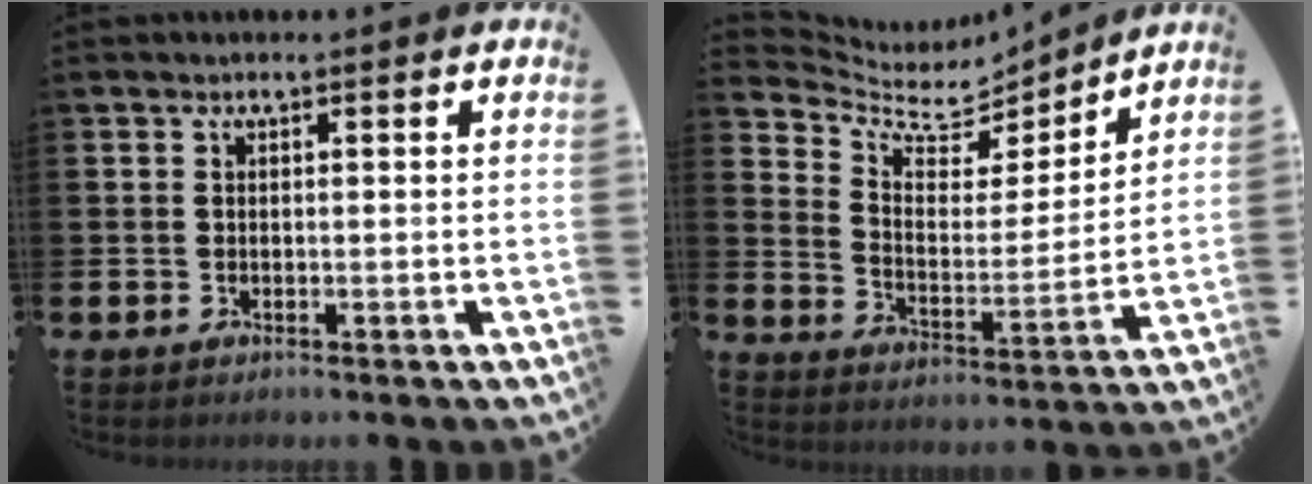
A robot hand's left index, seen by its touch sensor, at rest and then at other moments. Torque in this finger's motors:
{"motor_torque": [-0.79, -0.90, -0.08, -0.03]}